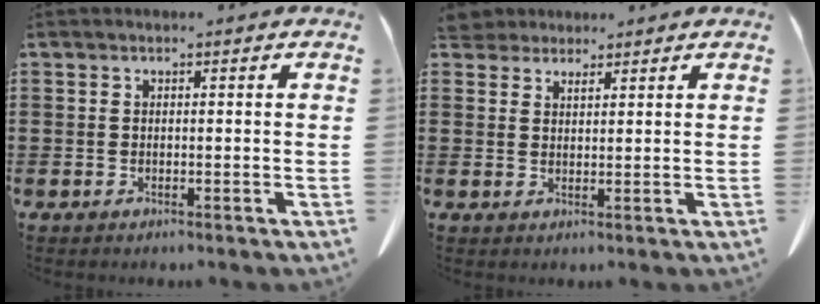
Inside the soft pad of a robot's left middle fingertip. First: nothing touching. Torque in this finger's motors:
{"motor_torque": [0.01, 0.00, 0.00, 0.00]}